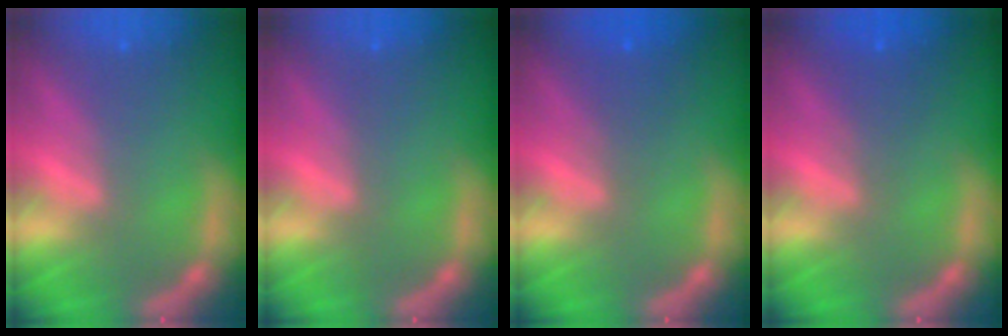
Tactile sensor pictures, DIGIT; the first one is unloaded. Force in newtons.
{"total": 0.0}
{"total": 2.0}
{"total": 2.0}